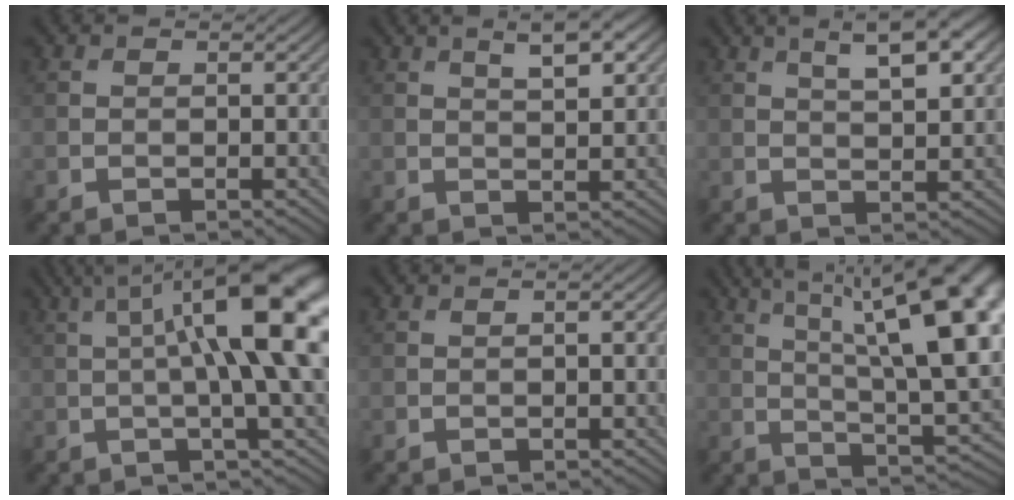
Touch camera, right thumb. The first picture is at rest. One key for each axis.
{"total": 5.1, "fx": 2.6, "fy": 1.5, "fz": 4.1, "tx": -0.066, "ty": 0.000, "tz": 0.043}
{"total": 7.5, "fx": 3.7, "fy": 2.3, "fz": 6.1, "tx": -0.093, "ty": 0.009, "tz": 0.059}
{"total": 15.2, "fx": 2.4, "fy": 3.7, "fz": 14.5, "tx": -0.198, "ty": 0.022, "tz": 0.043}
{"total": 1.1, "fx": 0.0, "fy": 0.2, "fz": 1.1, "tx": -0.018, "ty": 0.003, "tz": 0.000}
{"total": 19.0, "fx": 6.5, "fy": 6.2, "fz": 16.8, "tx": -0.235, "ty": 0.047, "tz": 0.100}